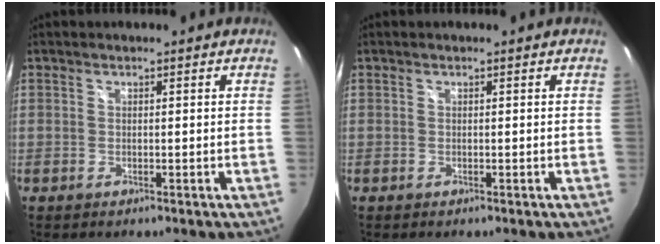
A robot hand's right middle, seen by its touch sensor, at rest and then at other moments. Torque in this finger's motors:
{"motor_torque": [0.00, -0.01, 0.00, 0.00]}